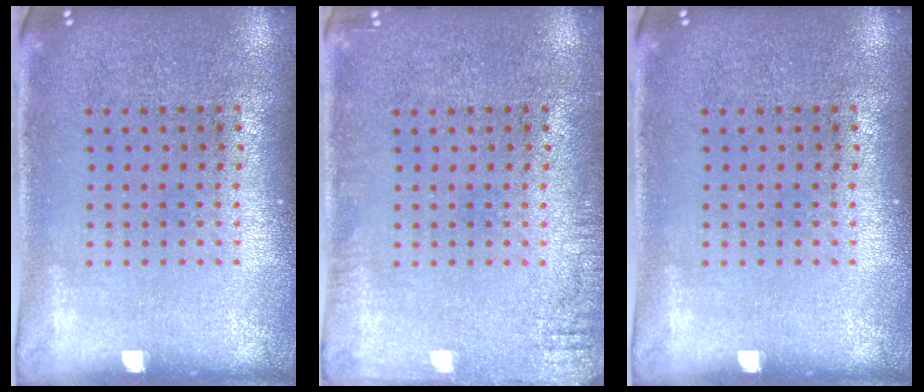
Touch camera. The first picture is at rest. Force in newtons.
{"total": 1.5, "press": 1.5, "slide": 0.3}
{"total": 0.0}